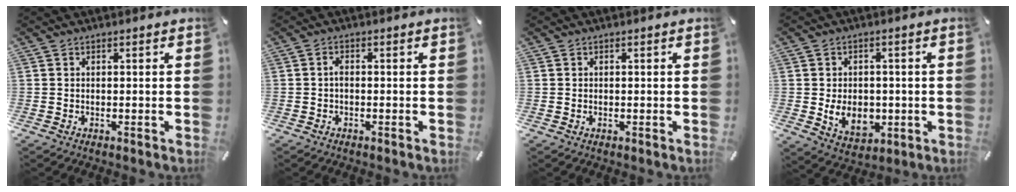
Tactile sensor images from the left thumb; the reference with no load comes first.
{"total": 1.5, "force": [-0.4, 0.7, 1.3], "torque": [-0.027, 0.002, -0.008]}
{"total": 0.0}
{"total": 8.5, "force": [-1.3, 6.5, 5.4], "torque": [-0.093, 0.002, -0.020]}